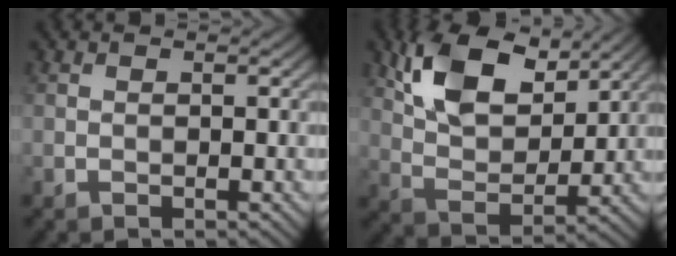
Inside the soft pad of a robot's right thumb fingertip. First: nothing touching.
{"total": 11.5, "force": [6.1, 5.9, 7.8], "torque": [-0.166, 0.007, 0.119]}